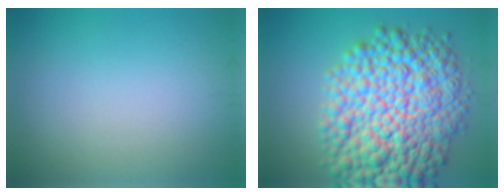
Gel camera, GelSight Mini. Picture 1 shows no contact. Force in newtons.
{"total": 13.4, "press": 13.4, "slide": 0.1}